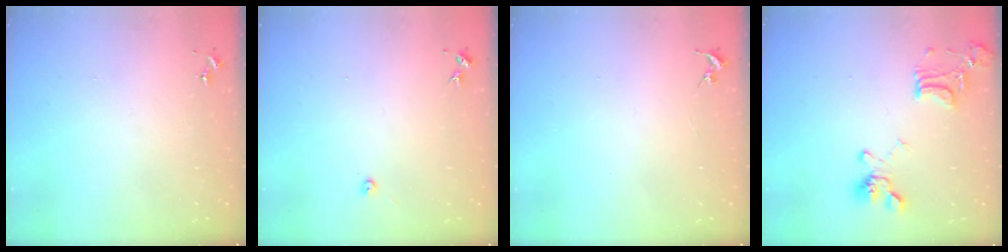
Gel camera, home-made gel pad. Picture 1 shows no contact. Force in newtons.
{"total": 3.0, "press": 3.0, "slide": 0.4}
{"total": 0.0}
{"total": 15.8, "press": 15.7, "slide": 1.4}